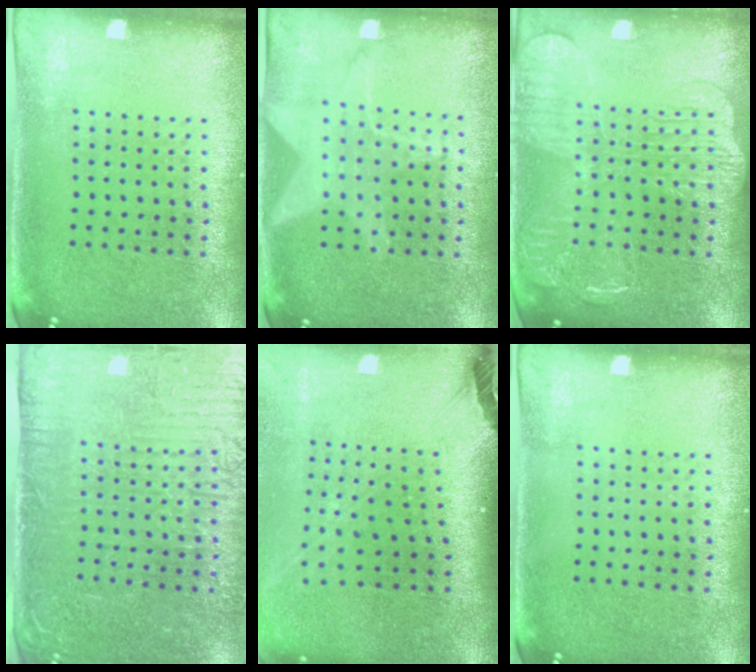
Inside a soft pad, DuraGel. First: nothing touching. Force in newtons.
{"total": 1.1, "press": 1.1, "slide": 0.2}
{"total": 2.4, "press": 2.3, "slide": 0.5}
{"total": 5.1, "press": 4.6, "slide": 2.2}
{"total": 2.8, "press": 2.0, "slide": 1.9}
{"total": 0.0}